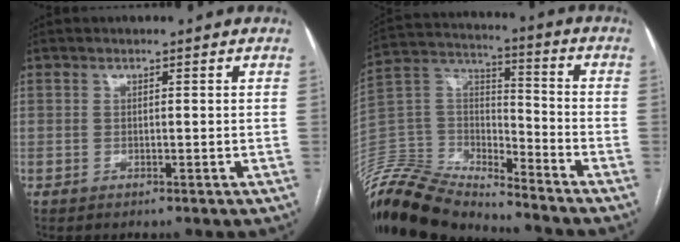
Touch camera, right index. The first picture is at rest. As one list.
[{"total": 20.9, "force": [-19.7, 4.8, 5.4], "torque": [-0.130, 0.030, -0.344]}]